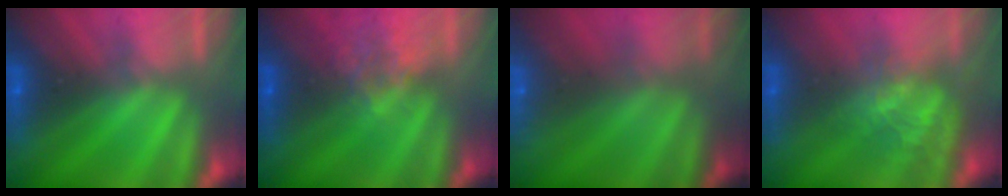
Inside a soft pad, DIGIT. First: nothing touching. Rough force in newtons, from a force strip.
{"total": 4.7}
{"total": 9.0}
{"total": 4.4}